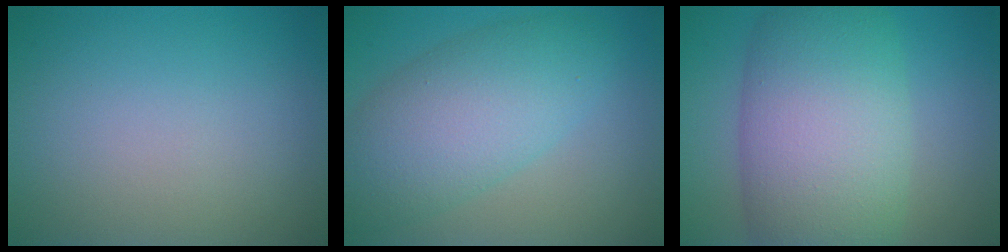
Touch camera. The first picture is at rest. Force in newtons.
{"total": 7.3, "press": 7.3, "slide": 0.2}
{"total": 11.2, "press": 11.2, "slide": 0.4}